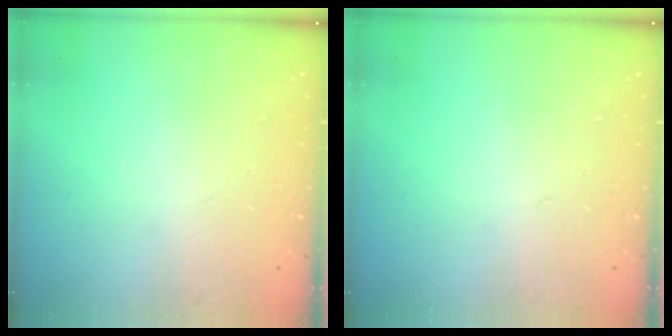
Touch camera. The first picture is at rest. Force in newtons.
{"total": 0.0}